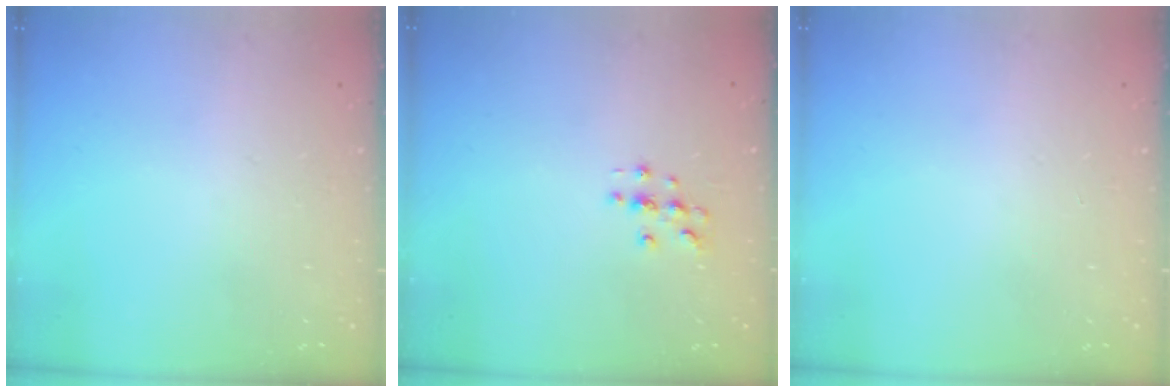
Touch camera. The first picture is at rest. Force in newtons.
{"total": 3.2, "press": 3.2, "slide": 0.3}
{"total": 0.0}